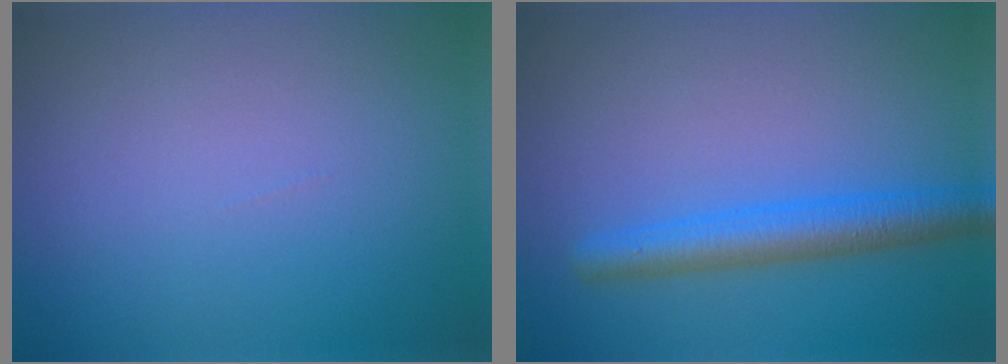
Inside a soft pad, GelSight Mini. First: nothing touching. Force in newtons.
{"total": 3.8, "press": 3.8, "slide": 0.2}